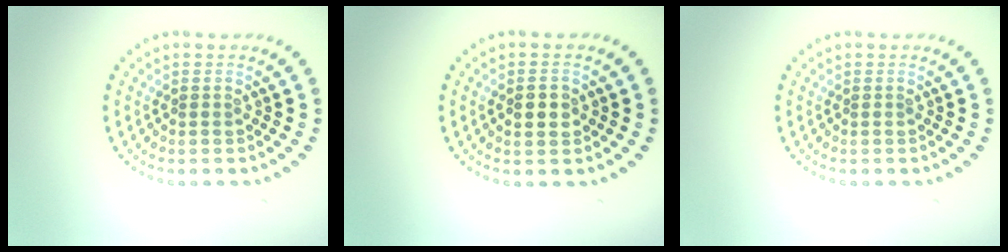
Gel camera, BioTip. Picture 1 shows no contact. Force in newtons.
{"total": 2.3, "press": 2.2, "slide": 0.1}
{"total": 0.0}